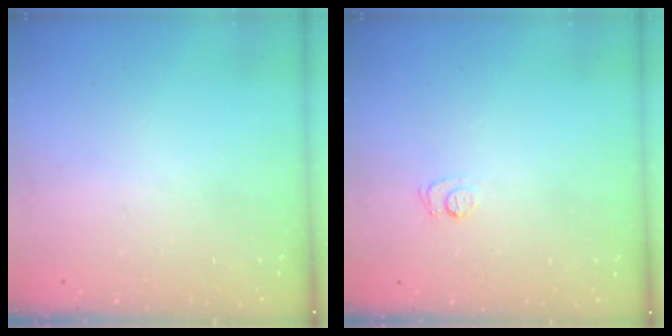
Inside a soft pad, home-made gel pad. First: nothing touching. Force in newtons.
{"total": 5.7, "press": 5.7, "slide": 0.6}